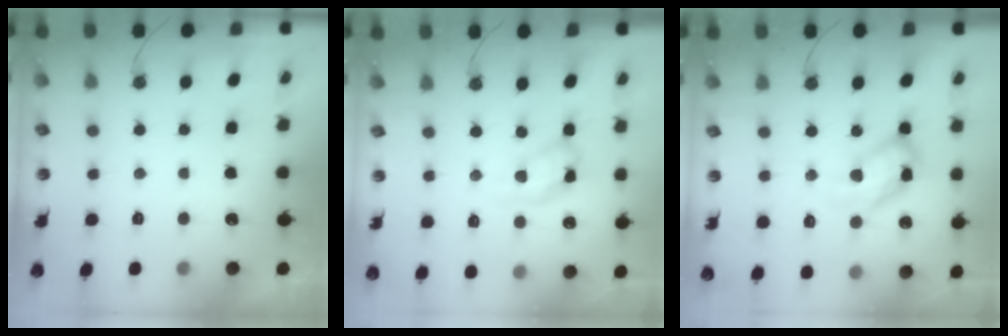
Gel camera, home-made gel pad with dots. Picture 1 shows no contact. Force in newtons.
{"total": 11.9, "press": 11.9, "slide": 0.8}
{"total": 15.8, "press": 15.7, "slide": 2.2}